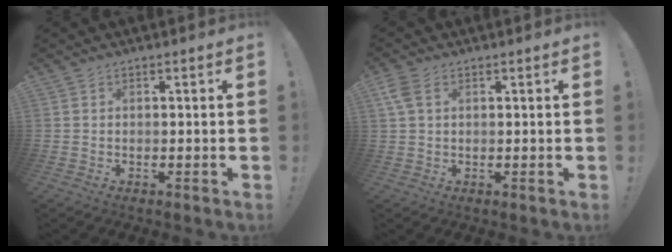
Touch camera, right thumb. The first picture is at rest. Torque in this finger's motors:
{"motor_torque": [-0.02, -0.02, 0.11, -0.07, 0.18]}